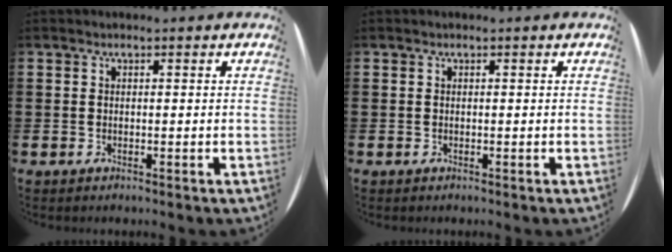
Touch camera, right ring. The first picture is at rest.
{"total": 0.0}